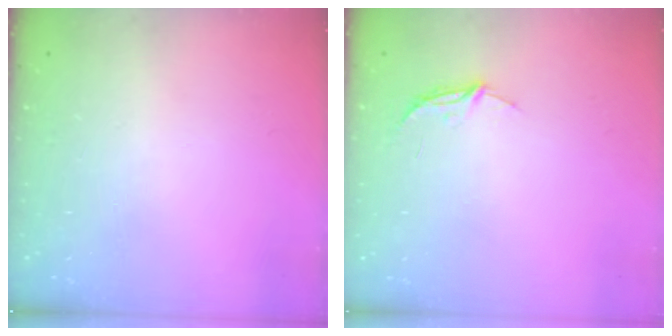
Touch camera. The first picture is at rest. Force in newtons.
{"total": 4.9, "press": 4.9, "slide": 0.3}